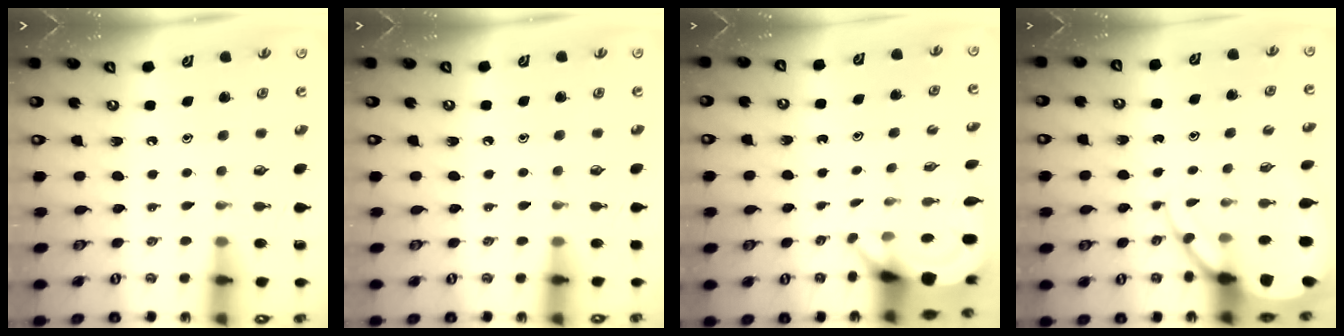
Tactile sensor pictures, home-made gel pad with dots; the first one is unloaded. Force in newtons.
{"total": 2.4, "press": 2.4, "slide": 0.4}
{"total": 4.0, "press": 4.0, "slide": 0.2}
{"total": 8.9, "press": 8.9, "slide": 0.8}